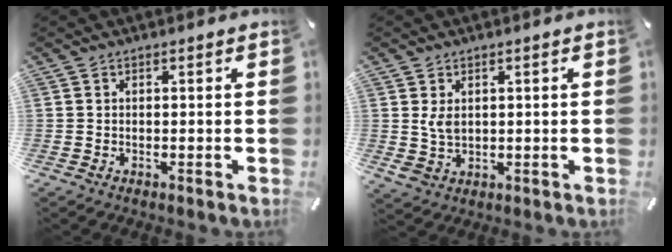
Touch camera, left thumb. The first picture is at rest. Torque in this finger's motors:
{"motor_torque": [0.53, 0.53, 0.55, -0.07, 0.04]}